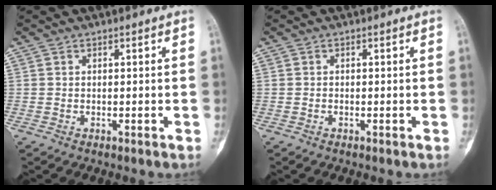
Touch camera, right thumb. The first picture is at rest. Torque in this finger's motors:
{"motor_torque": [-0.45, 0.43, 0.14, 0.14, -0.10]}